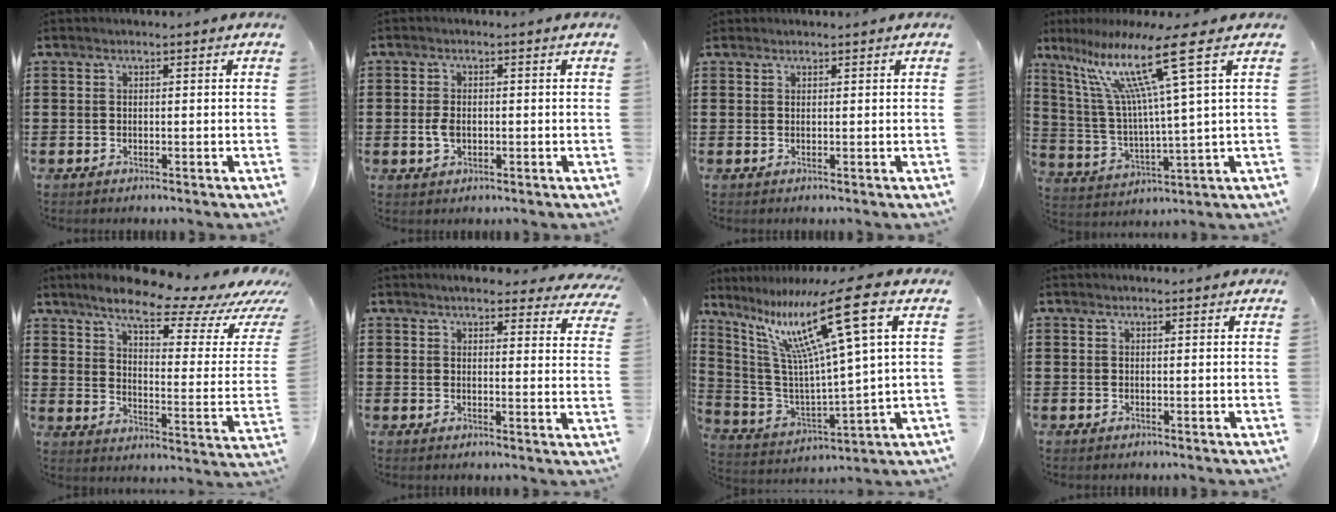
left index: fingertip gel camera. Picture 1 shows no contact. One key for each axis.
{"total": 2.6, "fx": -0.3, "fy": 1.6, "fz": 2.1, "tx": -0.048, "ty": 0.000, "tz": -0.008}
{"total": 0.6, "fx": 0.5, "fy": 0.3, "fz": 0.0, "tx": -0.003, "ty": 0.001, "tz": 0.011}
{"total": 14.9, "fx": 7.7, "fy": 0.1, "fz": 12.8, "tx": -0.277, "ty": -0.022, "tz": 0.115}
{"total": 10.8, "fx": 8.5, "fy": 1.8, "fz": 6.3, "tx": -0.133, "ty": -0.052, "tz": 0.141}
{"total": 4.1, "fx": 3.9, "fy": 0.8, "fz": 1.2, "tx": -0.026, "ty": -0.013, "tz": 0.070}
{"total": 16.1, "fx": 8.5, "fy": 0.9, "fz": 13.7, "tx": -0.294, "ty": -0.031, "tz": 0.125}
{"total": 0.6, "fx": 0.3, "fy": 0.5, "fz": 0.1, "tx": -0.003, "ty": 0.004, "tz": 0.005}